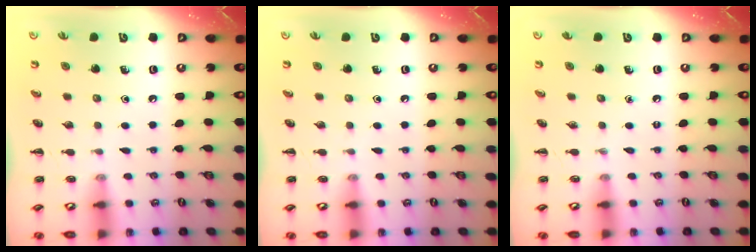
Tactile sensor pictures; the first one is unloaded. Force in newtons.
{"total": 0.0}
{"total": 0.0}